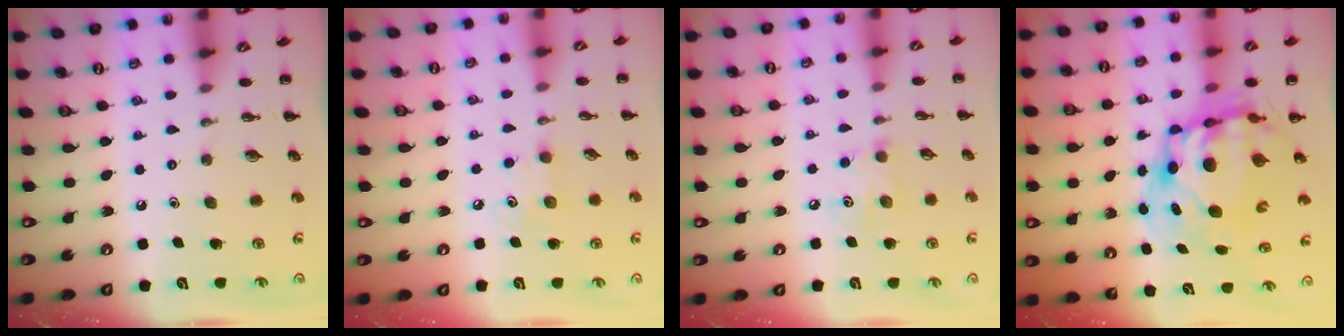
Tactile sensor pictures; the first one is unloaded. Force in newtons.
{"total": 5.9, "press": 5.7, "slide": 1.5}
{"total": 4.5, "press": 4.5, "slide": 0.6}
{"total": 12.4, "press": 12.1, "slide": 2.7}